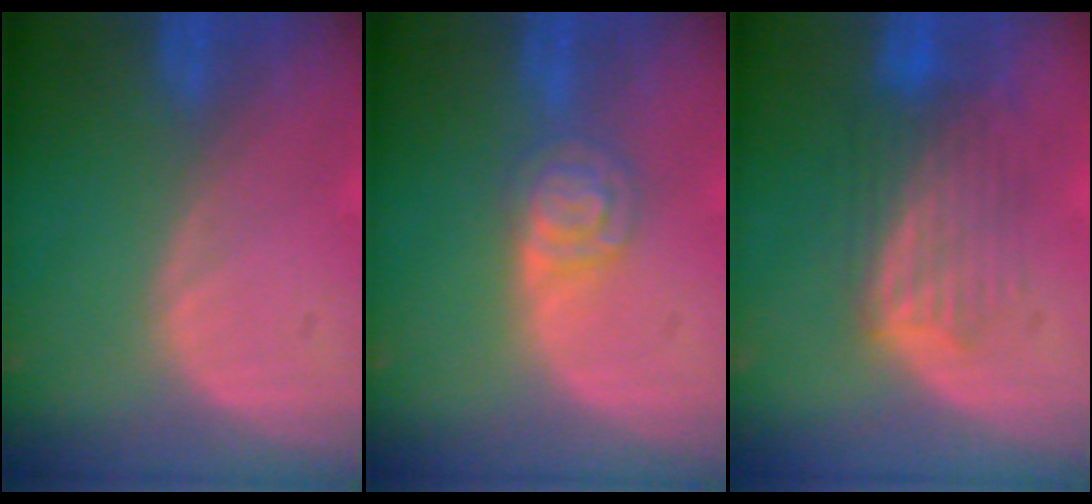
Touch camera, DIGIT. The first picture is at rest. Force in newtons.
{"total": 4.6, "press": 4.2, "slide": 1.9}
{"total": 6.1, "press": 6.1, "slide": 0.6}